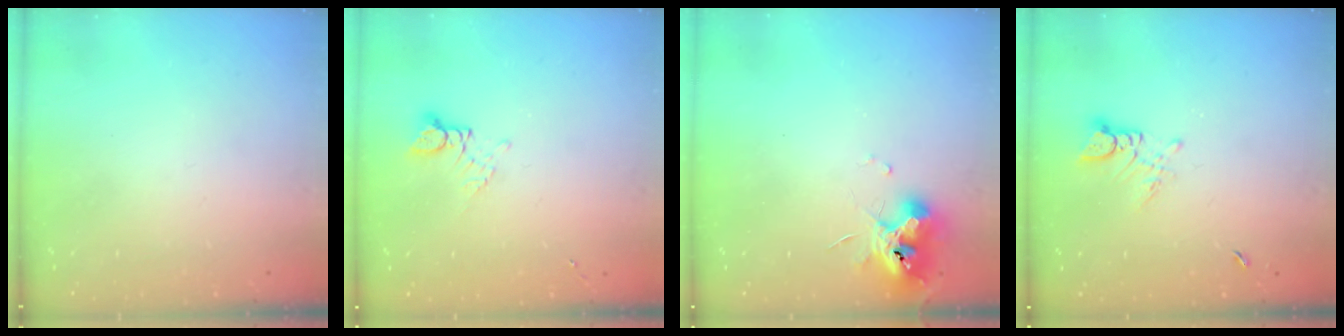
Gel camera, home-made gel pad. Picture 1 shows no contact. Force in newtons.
{"total": 2.8, "press": 2.8, "slide": 0.3}
{"total": 10.9, "press": 10.9, "slide": 0.8}
{"total": 3.0, "press": 2.9, "slide": 0.3}